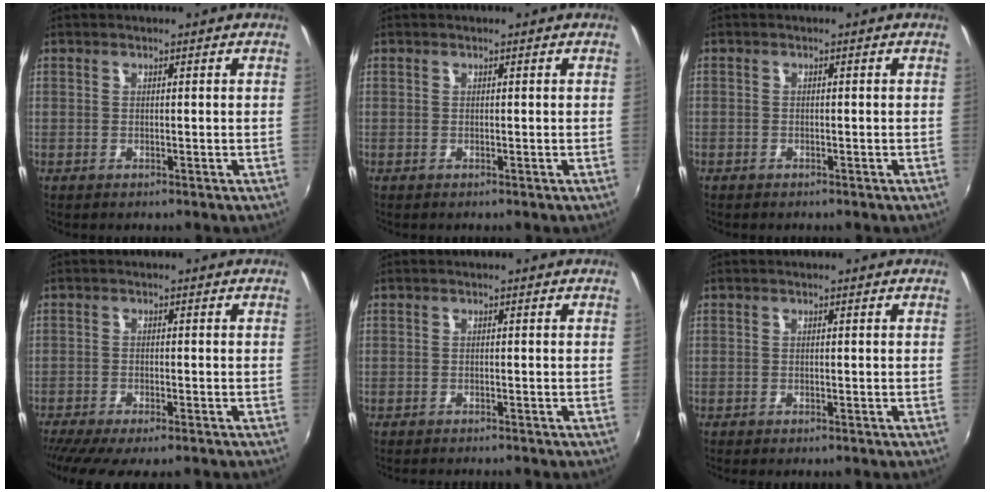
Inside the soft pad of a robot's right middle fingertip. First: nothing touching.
{"total": 0.0}
{"total": 1.2, "force": [-0.8, 0.9, 0.0], "torque": [-0.005, 0.003, -0.012]}
{"total": 8.6, "force": [-7.0, 1.3, 4.8], "torque": [-0.110, -0.038, -0.115]}
{"total": 2.7, "force": [-2.5, 0.3, 0.9], "torque": [-0.025, -0.014, -0.043]}
{"total": 0.6, "force": [-0.6, 0.1, 0.2], "torque": [-0.007, -0.003, -0.010]}